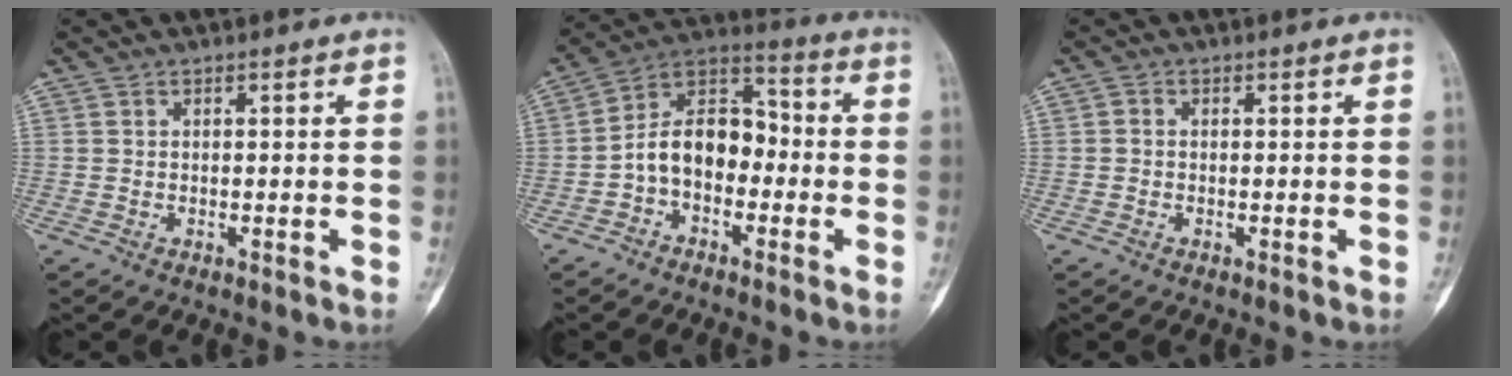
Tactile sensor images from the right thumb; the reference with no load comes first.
{"total": 11.5, "force": [-2.5, 7.8, 8.0], "torque": [-0.115, 0.052, -0.058]}
{"total": 0.7, "force": [-0.1, 0.6, 0.3], "torque": [-0.004, 0.001, -0.007]}